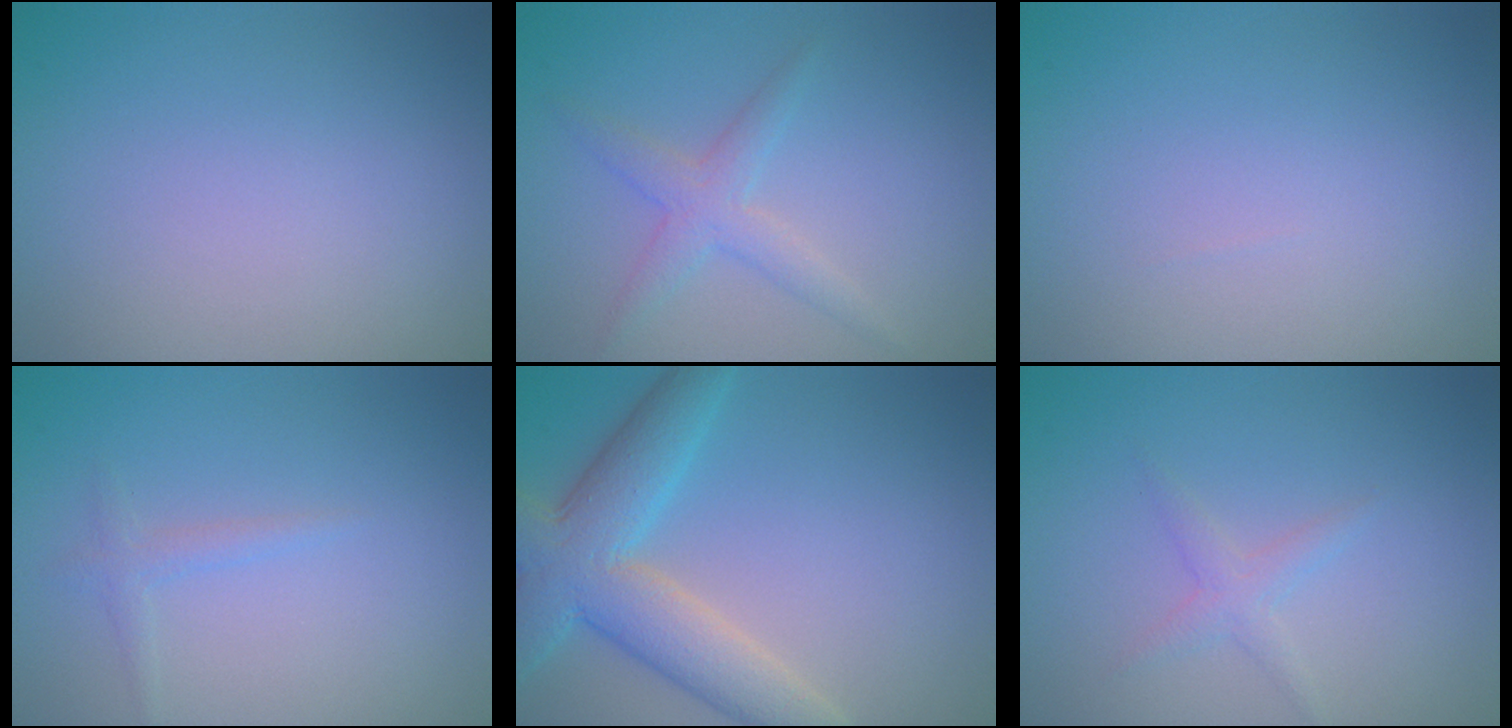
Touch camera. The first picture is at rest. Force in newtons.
{"total": 2.4, "press": 2.4, "slide": 0.0}
{"total": 0.0}
{"total": 0.6, "press": 0.6, "slide": 0.1}
{"total": 7.1, "press": 7.1, "slide": 0.4}
{"total": 1.3, "press": 1.3, "slide": 0.1}